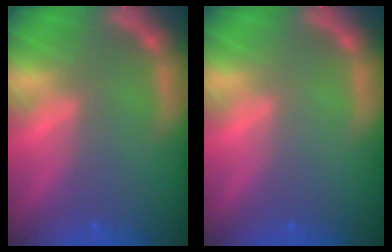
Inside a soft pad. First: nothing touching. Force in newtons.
{"total": 0.0}